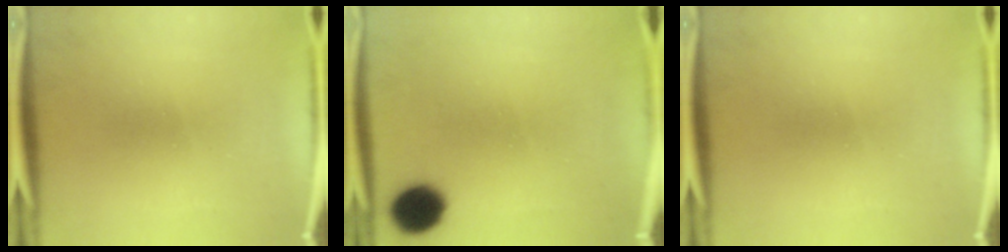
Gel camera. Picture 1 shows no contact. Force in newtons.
{"total": 10.1}
{"total": 0.0}